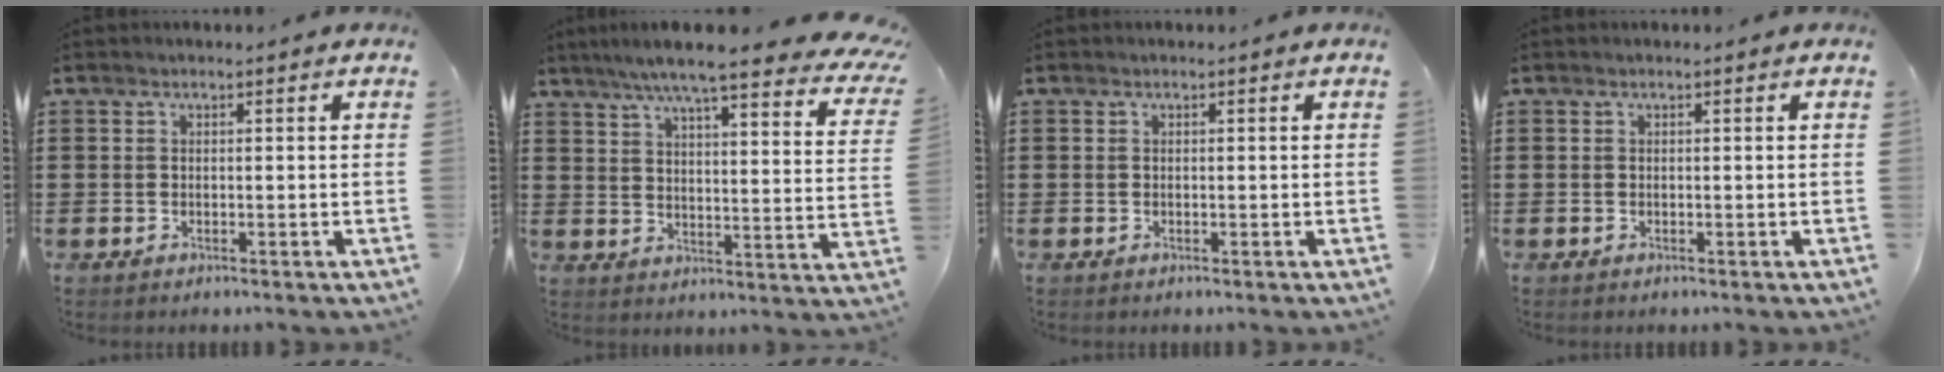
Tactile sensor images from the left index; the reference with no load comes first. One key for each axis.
{"total": 8.1, "fx": 6.6, "fy": 0.0, "fz": 4.6, "tx": -0.105, "ty": -0.040, "tz": 0.110}
{"total": 0.0}
{"total": 0.0}